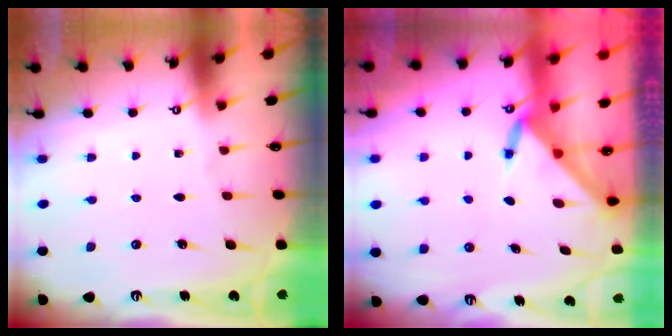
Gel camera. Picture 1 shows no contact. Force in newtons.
{"total": 3.6, "press": 3.6, "slide": 0.3}